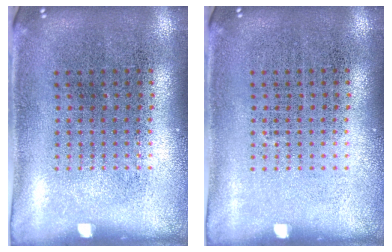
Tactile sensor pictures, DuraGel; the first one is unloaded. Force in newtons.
{"total": 0.0}